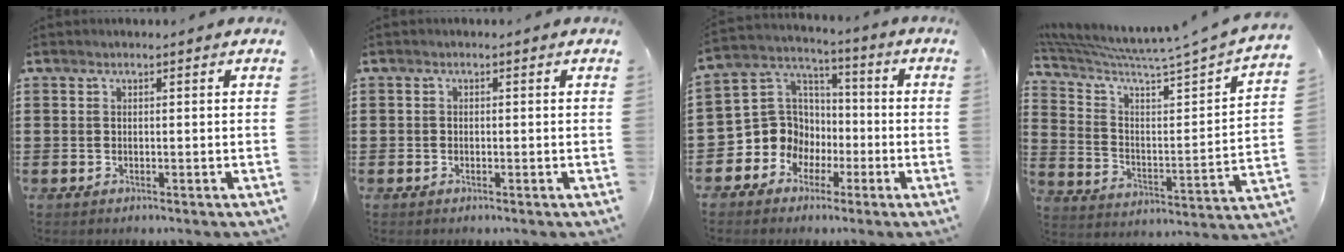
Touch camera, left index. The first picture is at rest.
{"total": 0.6, "force": [-0.3, 0.4, 0.1], "torque": [-0.004, 0.001, -0.006]}
{"total": 9.2, "force": [-2.4, 8.7, 1.6], "torque": [-0.088, -0.002, -0.044]}
{"total": 4.4, "force": [3.8, -0.4, 2.2], "torque": [-0.062, -0.052, 0.057]}